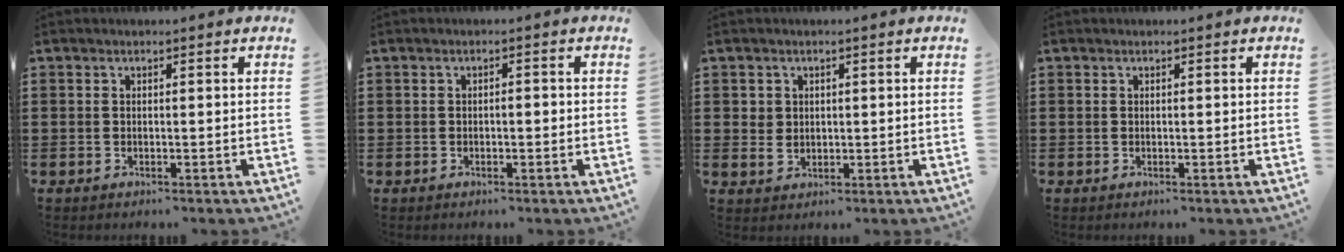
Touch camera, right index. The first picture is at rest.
{"total": 0.9, "force": [-0.3, 0.3, 0.7], "torque": [-0.015, -0.004, -0.006]}
{"total": 1.8, "force": [0.7, 1.7, 0.3], "torque": [-0.012, 0.008, 0.012]}
{"total": 0.0}